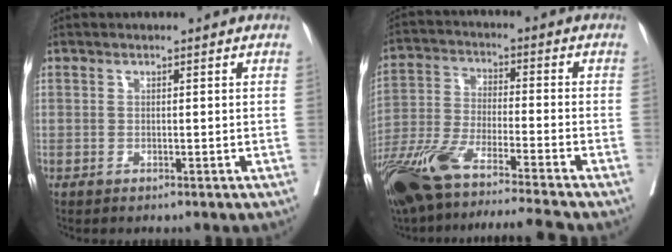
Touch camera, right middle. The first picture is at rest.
{"total": 17.7, "force": [-14.3, -0.1, 10.5], "torque": [-0.224, -0.035, -0.257]}